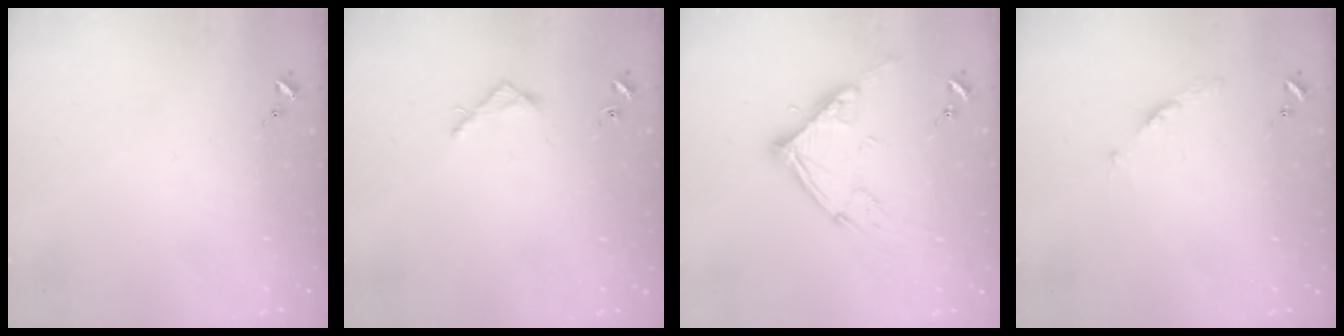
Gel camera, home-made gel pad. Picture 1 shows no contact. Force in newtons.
{"total": 3.3, "press": 3.3, "slide": 0.3}
{"total": 12.9, "press": 12.8, "slide": 1.3}
{"total": 3.9, "press": 3.9, "slide": 0.5}